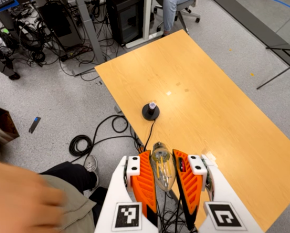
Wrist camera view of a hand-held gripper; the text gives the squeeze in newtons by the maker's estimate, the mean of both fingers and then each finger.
{"total": 21.3, "left": 24.0, "right": 18.6}